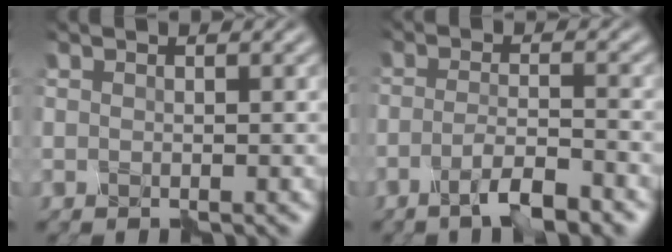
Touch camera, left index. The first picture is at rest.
{"total": 4.0, "force": [-2.5, 0.8, 3.1], "torque": [-0.055, 0.002, -0.051]}